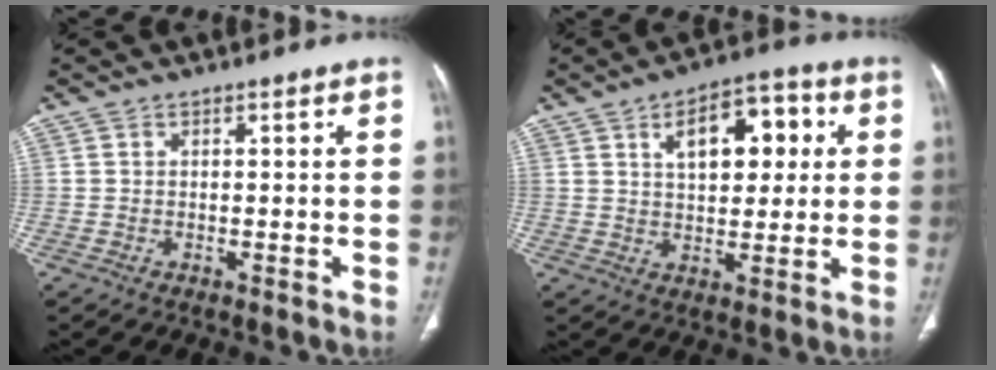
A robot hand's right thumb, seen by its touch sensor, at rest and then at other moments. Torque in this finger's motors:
{"motor_torque": [-0.14, 0.57, 0.97, 0.39, 0.25]}